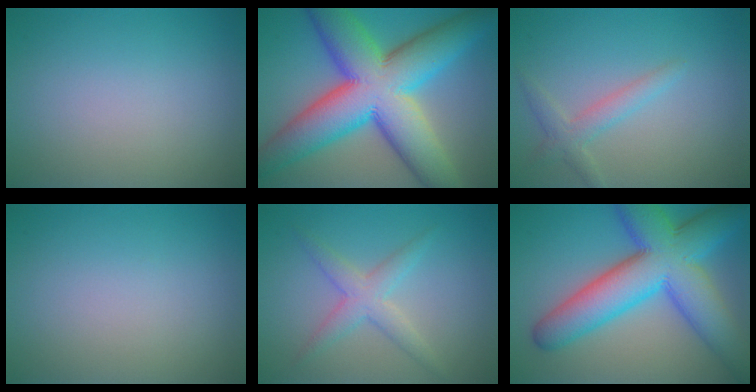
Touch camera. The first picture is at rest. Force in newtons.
{"total": 15.4, "press": 15.4, "slide": 0.1}
{"total": 2.2, "press": 2.2, "slide": 0.1}
{"total": 0.0}
{"total": 2.9, "press": 2.9, "slide": 0.0}
{"total": 12.1, "press": 12.1, "slide": 0.2}